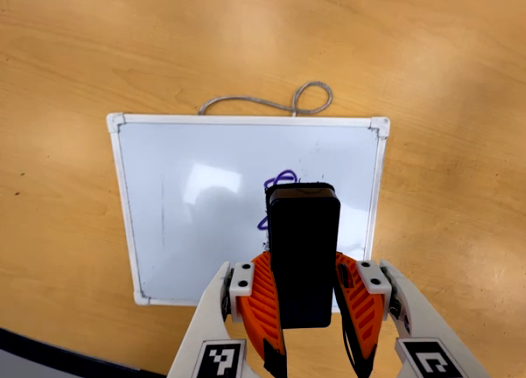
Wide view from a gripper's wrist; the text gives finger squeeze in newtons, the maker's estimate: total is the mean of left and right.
{"total": 9.9, "left": 8.6, "right": 11.2}